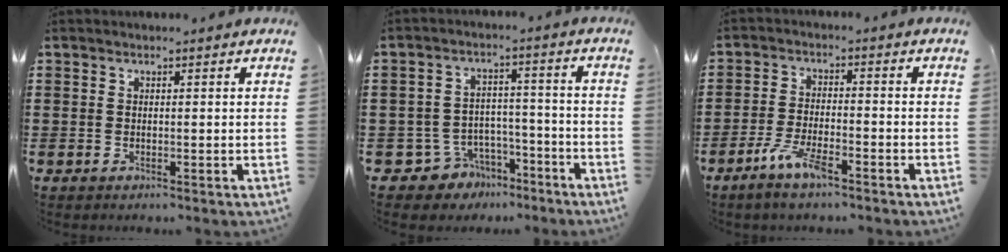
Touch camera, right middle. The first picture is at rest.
{"total": 5.6, "force": [-4.5, 3.3, 0.8], "torque": [-0.038, 0.013, -0.088]}
{"total": 5.4, "force": [-3.6, 1.3, 3.8], "torque": [-0.086, -0.002, -0.070]}